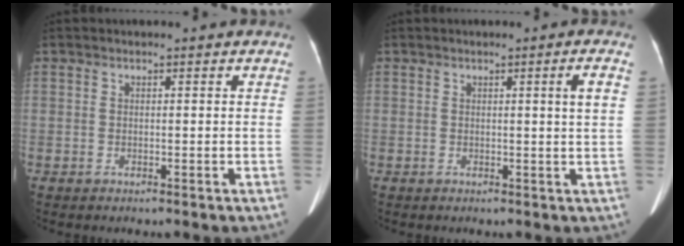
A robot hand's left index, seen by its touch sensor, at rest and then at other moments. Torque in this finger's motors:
{"motor_torque": [0.41, -0.21, 0.14, 0.07]}